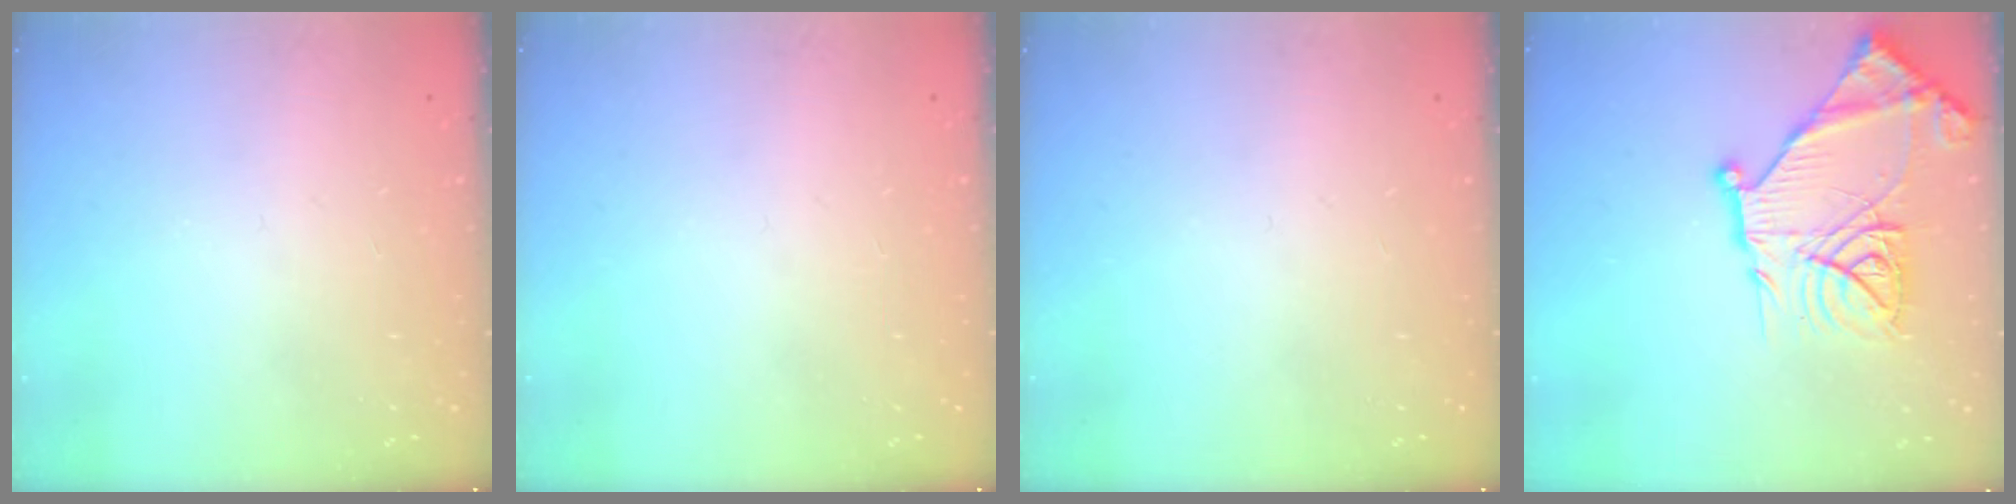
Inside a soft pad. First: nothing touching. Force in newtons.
{"total": 0.0}
{"total": 0.0}
{"total": 22.8, "press": 22.6, "slide": 2.3}